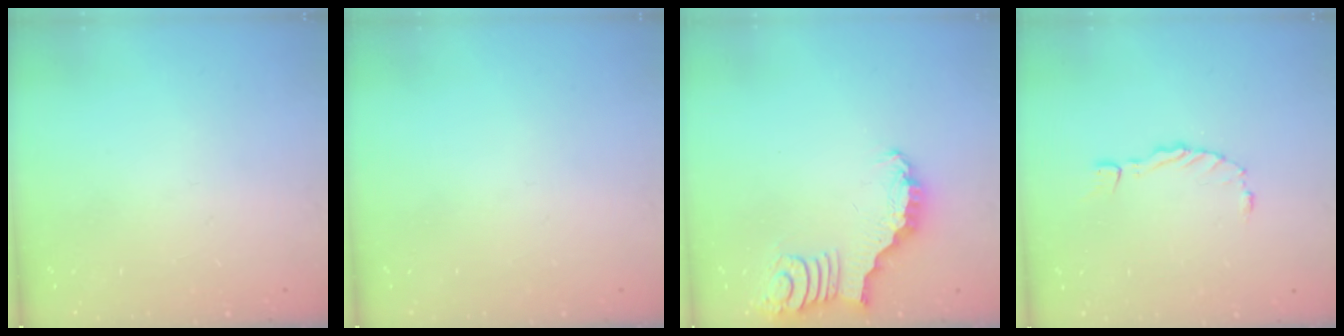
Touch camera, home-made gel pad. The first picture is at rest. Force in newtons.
{"total": 0.0}
{"total": 2.2, "press": 2.2, "slide": 0.0}
{"total": 0.0}